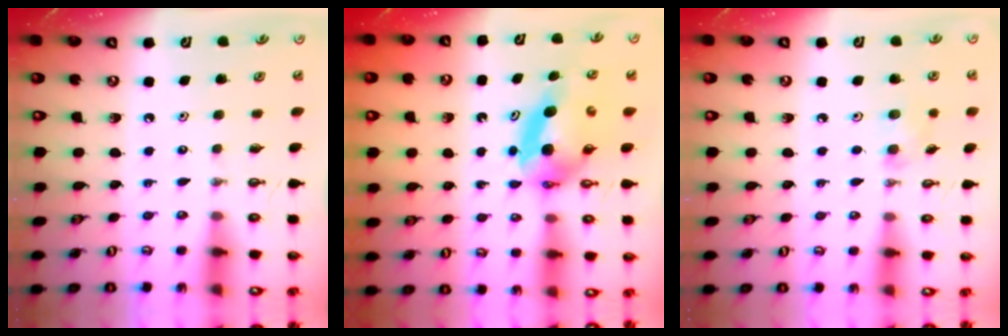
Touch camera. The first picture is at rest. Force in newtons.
{"total": 5.1, "press": 5.1, "slide": 0.7}
{"total": 4.8, "press": 4.6, "slide": 1.4}